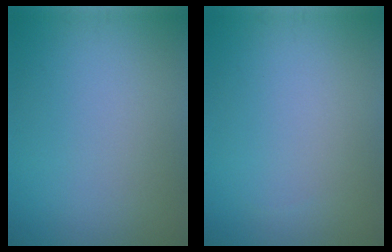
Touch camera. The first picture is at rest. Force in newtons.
{"total": 0.0}